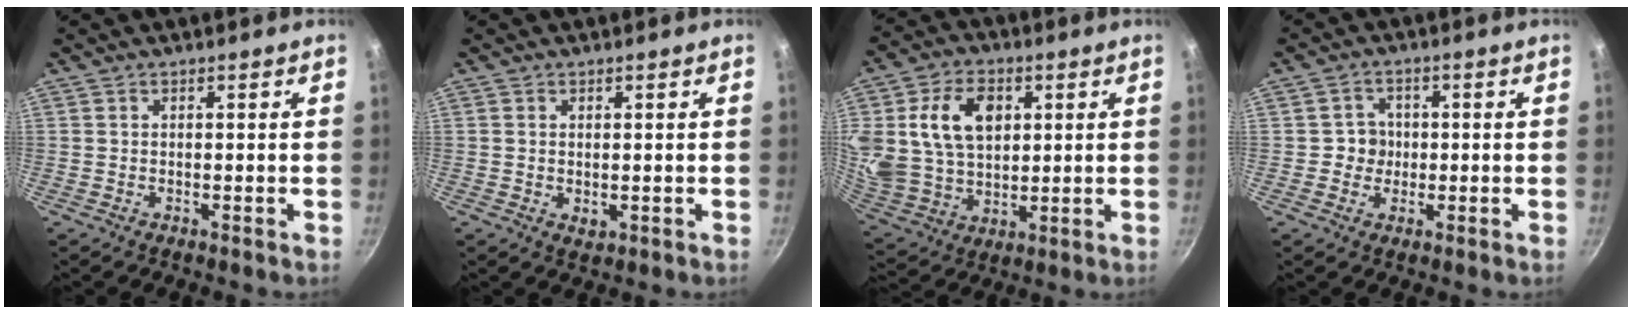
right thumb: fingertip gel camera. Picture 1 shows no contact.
{"total": 1.7, "force": [0.1, 1.2, 1.2], "torque": [-0.019, -0.004, 0.003]}
{"total": 17.5, "force": [4.5, 12.5, 11.4], "torque": [-0.208, -0.006, 0.092]}
{"total": 3.8, "force": [-0.3, 3.7, 0.9], "torque": [0.016, 0.007, -0.011]}